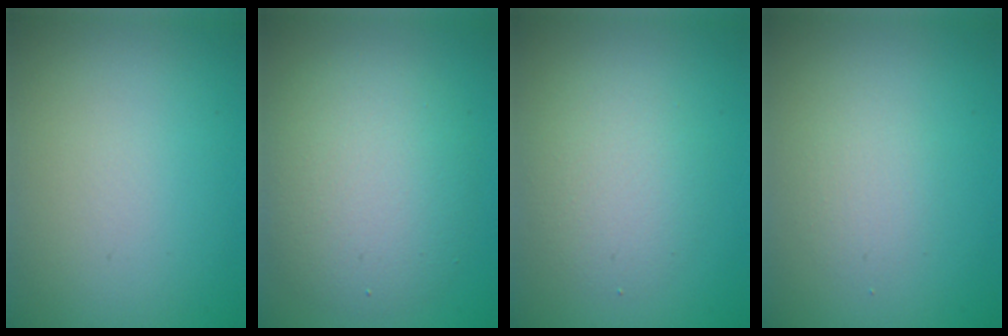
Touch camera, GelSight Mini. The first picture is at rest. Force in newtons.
{"total": 5.8, "press": 5.8, "slide": 0.4}
{"total": 3.0, "press": 3.0, "slide": 0.2}
{"total": 1.4, "press": 1.4, "slide": 0.0}